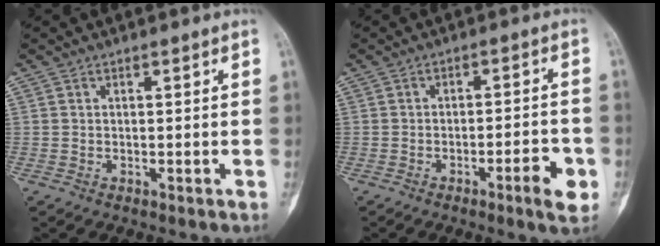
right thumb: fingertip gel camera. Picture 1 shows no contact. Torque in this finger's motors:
{"motor_torque": [-0.14, -0.06, 0.01, -0.09, 0.07]}